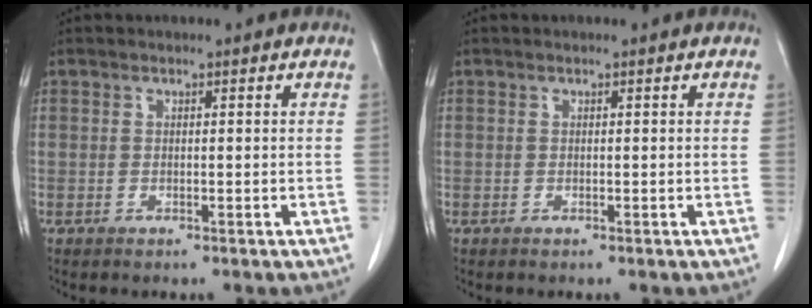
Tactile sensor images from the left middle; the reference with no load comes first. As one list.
[{"total": 0.0}]